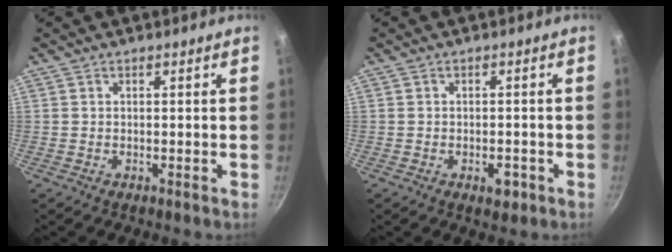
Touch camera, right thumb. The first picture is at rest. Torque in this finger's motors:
{"motor_torque": [0.83, 0.31, 0.95, -0.12, 0.00]}